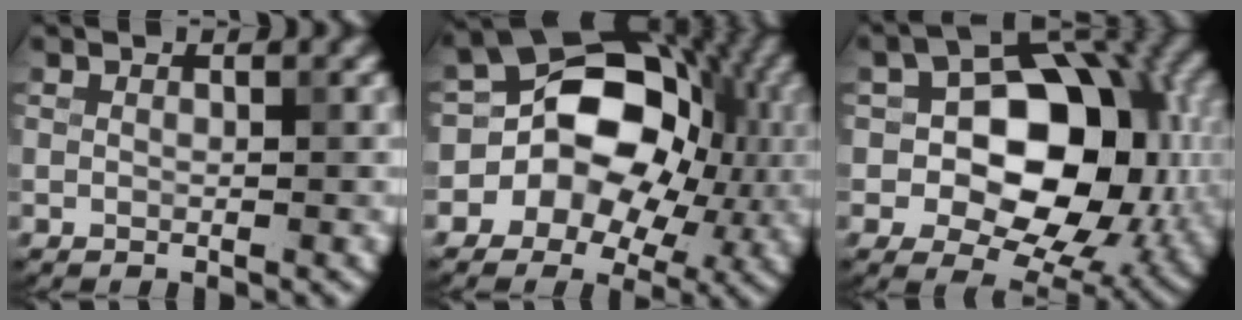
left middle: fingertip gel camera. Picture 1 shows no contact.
{"total": 11.8, "force": [-0.5, 9.5, 7.0], "torque": [-0.059, 0.013, -0.041]}
{"total": 12.5, "force": [-0.5, 8.3, 9.4], "torque": [-0.102, 0.011, -0.016]}